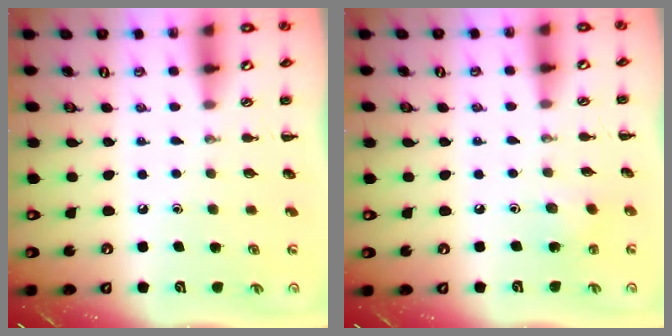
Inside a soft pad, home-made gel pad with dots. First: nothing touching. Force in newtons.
{"total": 2.5, "press": 2.4, "slide": 0.8}